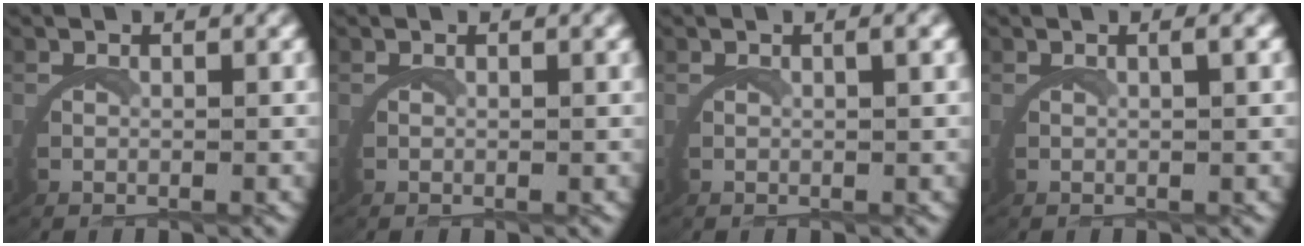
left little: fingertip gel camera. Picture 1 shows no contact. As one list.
[{"total": 0.0}, {"total": 0.9, "force": [0.3, -0.2, 0.8], "torque": [-0.018, 0.006, 0.006]}, {"total": 1.0, "force": [0.3, -0.3, 0.9], "torque": [-0.019, 0.006, 0.006]}]